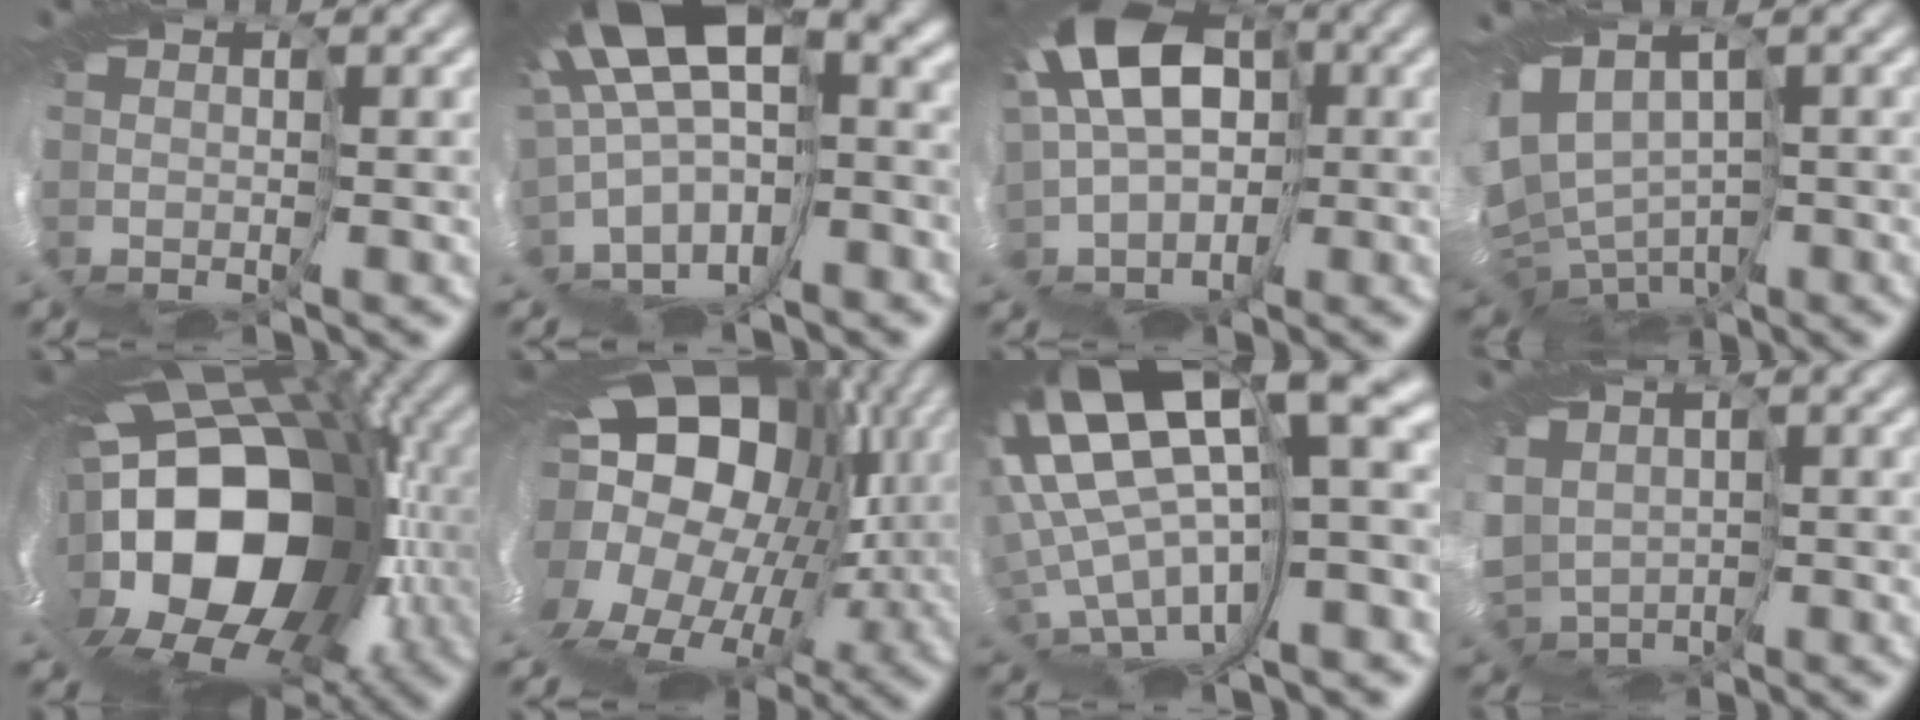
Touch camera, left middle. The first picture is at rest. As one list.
[{"total": 10.0, "force": [-1.0, 2.9, 9.5], "torque": [-0.197, 0.005, 0.013]}, {"total": 9.9, "force": [1.2, 6.7, 7.2], "torque": [-0.166, 0.017, 0.001]}, {"total": 5.4, "force": [-1.3, 3.3, 4.0], "torque": [-0.111, -0.009, 0.003]}, {"total": 17.5, "force": [-2.7, 11.9, 12.4], "torque": [-0.229, -0.007, -0.093]}, {"total": 17.0, "force": [0.4, 12.3, 11.7], "torque": [-0.260, 0.013, -0.040]}, {"total": 12.3, "force": [2.3, 2.2, 11.9], "torque": [-0.242, -0.023, 0.079]}, {"total": 4.5, "force": [-1.3, 3.5, 2.6], "torque": [-0.108, -0.021, -0.018]}]